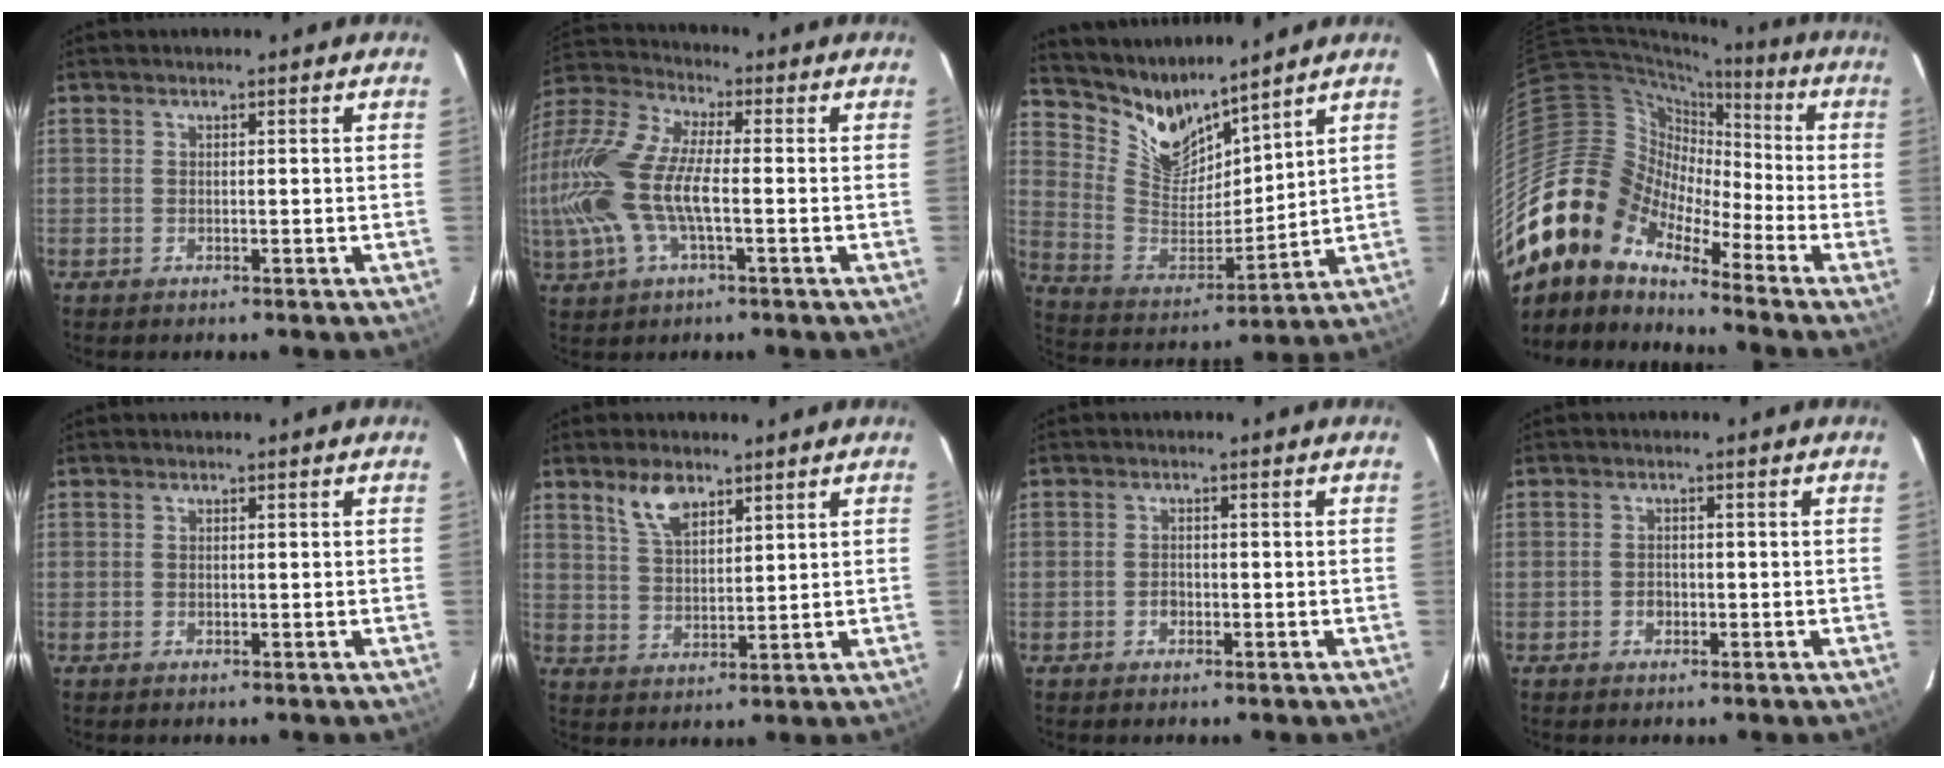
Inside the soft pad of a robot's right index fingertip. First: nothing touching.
{"total": 19.1, "force": [-2.1, 8.2, 17.2], "torque": [-0.358, -0.003, -0.047]}
{"total": 11.6, "force": [10.4, 3.3, 4.0], "torque": [-0.092, -0.018, 0.211]}
{"total": 16.1, "force": [-11.7, 8.8, 6.8], "torque": [-0.124, 0.006, -0.242]}
{"total": 0.0}
{"total": 6.5, "force": [4.4, 2.9, 3.8], "torque": [-0.068, 0.004, 0.087]}
{"total": 1.4, "force": [-0.6, 1.1, 0.5], "torque": [-0.007, 0.004, -0.007]}
{"total": 1.6, "force": [-0.6, 1.4, 0.5], "torque": [-0.007, 0.005, -0.007]}